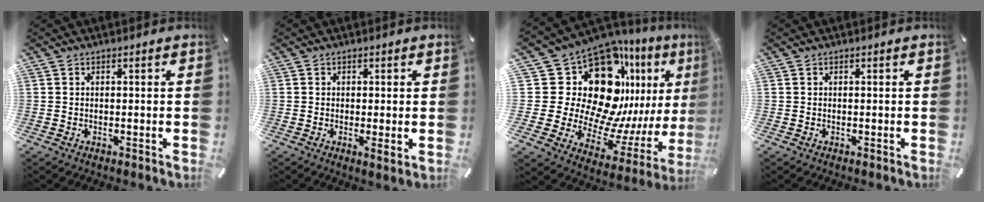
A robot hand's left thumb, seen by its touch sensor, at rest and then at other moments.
{"total": 1.8, "force": [-0.1, 0.6, 1.7], "torque": [-0.030, -0.003, 0.000]}
{"total": 26.1, "force": [11.6, 16.3, 16.8], "torque": [-0.277, -0.140, 0.234]}
{"total": 0.0}